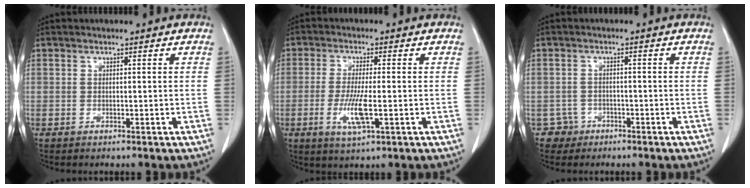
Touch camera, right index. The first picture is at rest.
{"total": 6.1, "force": [-1.6, 0.7, 5.9], "torque": [-0.122, -0.014, -0.028]}
{"total": 2.9, "force": [-1.6, 2.4, -0.7], "torque": [0.018, 0.014, -0.029]}